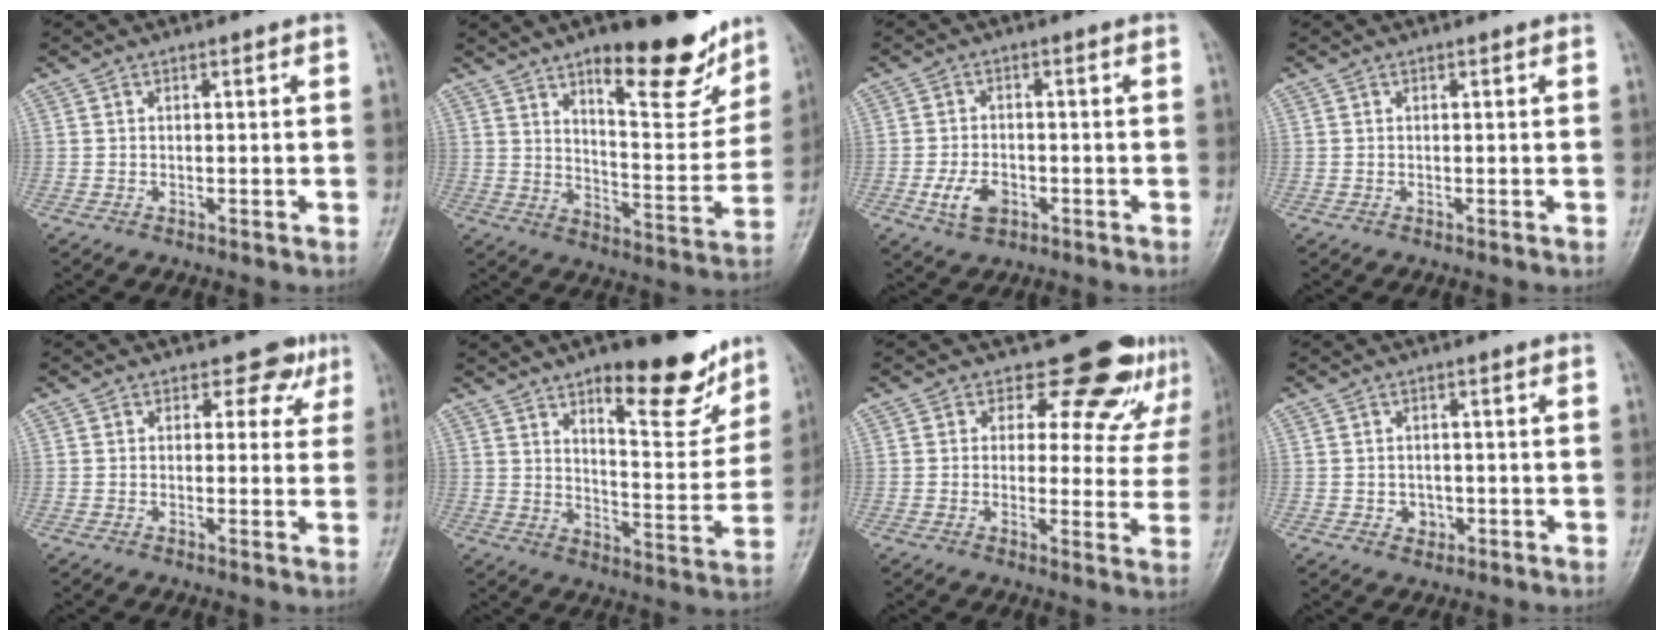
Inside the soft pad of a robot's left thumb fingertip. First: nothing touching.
{"total": 19.1, "force": [12.3, 6.5, 13.1], "torque": [-0.133, -0.078, 0.185]}
{"total": 5.8, "force": [-2.2, 3.7, 3.8], "torque": [-0.067, 0.006, -0.038]}
{"total": 0.0}
{"total": 4.1, "force": [2.3, 3.1, 1.3], "torque": [0.018, -0.006, 0.020]}
{"total": 16.5, "force": [10.8, 5.6, 11.2], "torque": [-0.109, -0.072, 0.164]}
{"total": 12.3, "force": [10.0, 6.1, 3.7], "torque": [0.008, -0.062, 0.102]}
{"total": 2.5, "force": [-0.7, 2.2, 1.1], "torque": [-0.002, 0.004, -0.005]}